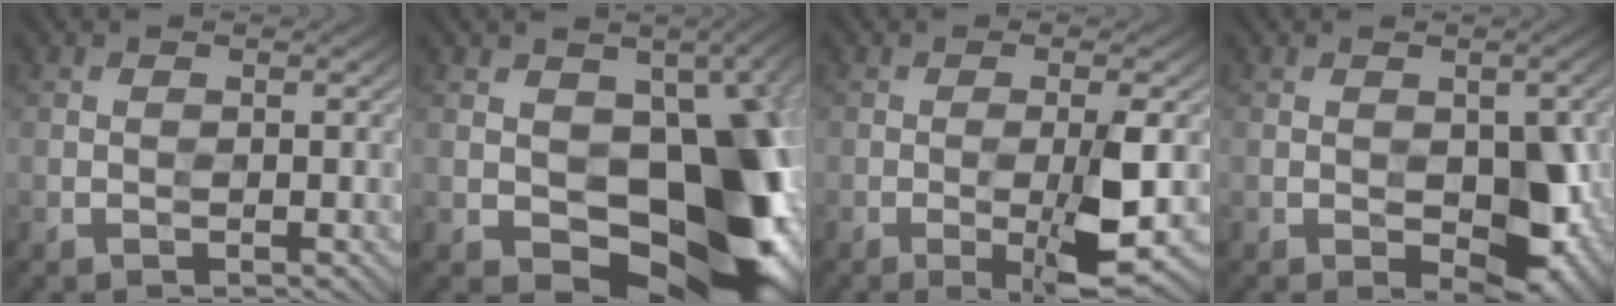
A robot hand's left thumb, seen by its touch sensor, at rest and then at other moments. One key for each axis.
{"total": 15.7, "fx": -2.7, "fy": 9.9, "fz": 11.8, "tx": -0.136, "ty": -0.017, "tz": -0.031}
{"total": 5.7, "fx": -1.8, "fy": 0.7, "fz": 5.4, "tx": -0.079, "ty": 0.006, "tz": -0.023}
{"total": 7.8, "fx": -2.4, "fy": 4.3, "fz": 6.0, "tx": -0.084, "ty": -0.010, "tz": -0.028}